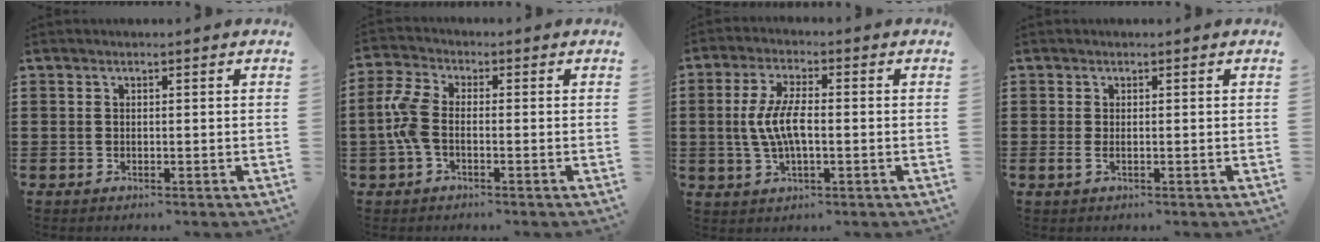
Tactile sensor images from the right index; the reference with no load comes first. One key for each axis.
{"total": 5.2, "fx": -0.9, "fy": 2.7, "fz": 4.3, "tx": -0.112, "ty": -0.001, "tz": -0.025}
{"total": 6.6, "fx": -0.5, "fy": 2.3, "fz": 6.1, "tx": -0.138, "ty": -0.004, "tz": -0.018}
{"total": 0.9, "fx": -0.1, "fy": 0.2, "fz": 0.9, "tx": -0.018, "ty": -0.002, "tz": -0.001}